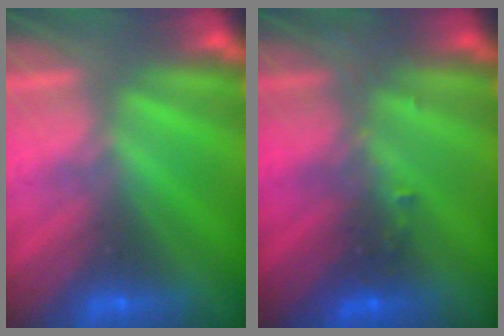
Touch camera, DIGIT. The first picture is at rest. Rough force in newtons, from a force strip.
{"total": 2.7}